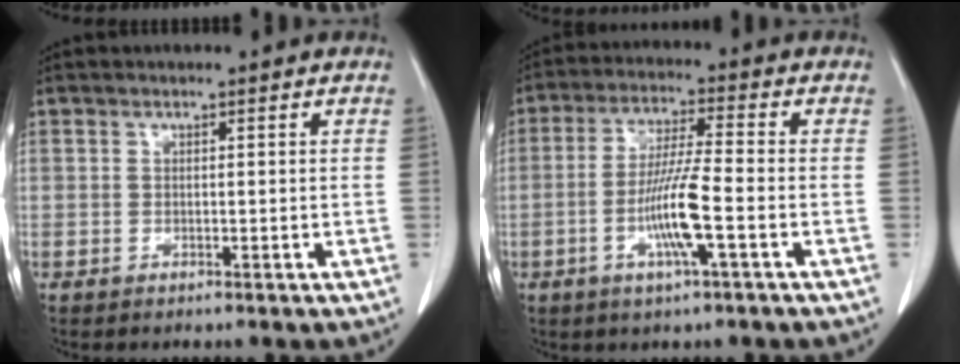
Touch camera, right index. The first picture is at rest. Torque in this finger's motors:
{"motor_torque": [1.39, -0.44, 0.35, 0.11]}